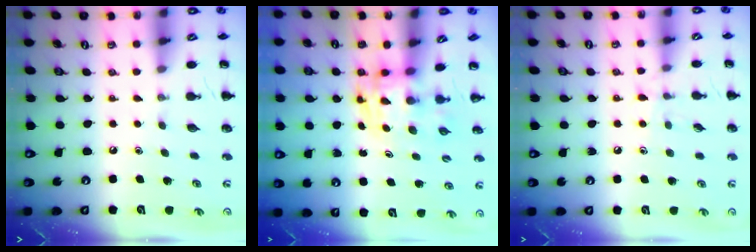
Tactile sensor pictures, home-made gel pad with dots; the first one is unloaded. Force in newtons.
{"total": 3.5, "press": 3.5, "slide": 0.6}
{"total": 6.7, "press": 6.4, "slide": 2.0}